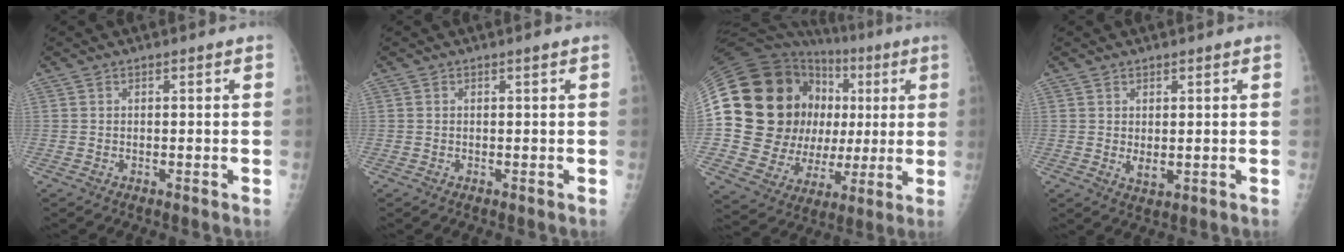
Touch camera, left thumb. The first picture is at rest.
{"total": 0.6, "force": [0.3, 0.0, 0.5], "torque": [-0.012, 0.002, 0.006]}
{"total": 31.1, "force": [4.0, 22.0, 21.5], "torque": [-0.330, 0.036, 0.078]}
{"total": 2.7, "force": [0.3, 1.4, 2.2], "torque": [-0.028, -0.012, 0.009]}